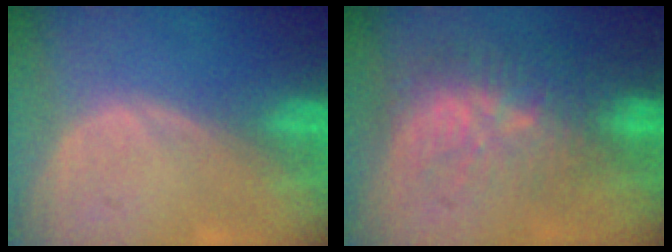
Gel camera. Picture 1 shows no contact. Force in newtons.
{"total": 9.8, "press": 8.8, "slide": 4.3}